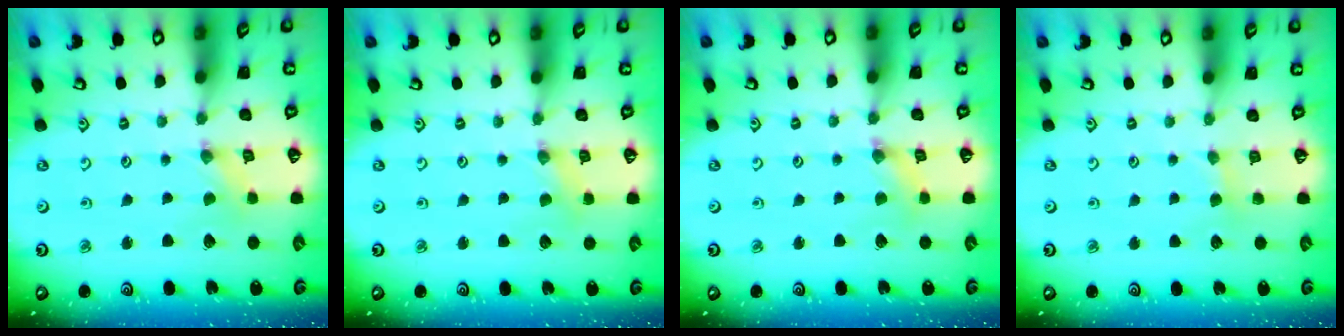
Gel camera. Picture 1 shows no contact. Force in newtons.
{"total": 1.1, "press": 1.1, "slide": 0.2}
{"total": 1.7, "press": 1.7, "slide": 0.2}
{"total": 1.9, "press": 1.9, "slide": 0.3}